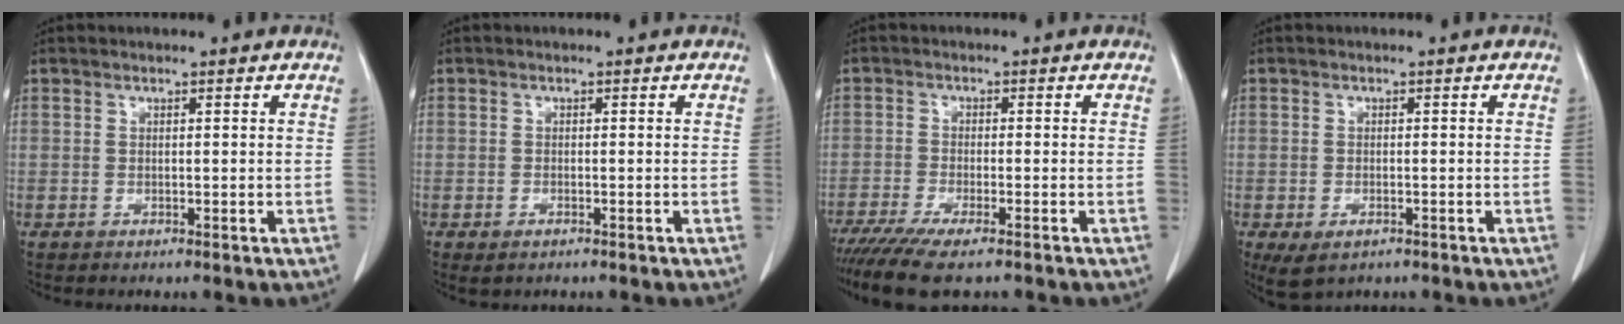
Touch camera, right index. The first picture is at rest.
{"total": 1.3, "force": [-0.8, 0.6, 0.9], "torque": [-0.015, -0.001, -0.005]}
{"total": 8.9, "force": [-6.9, 0.8, 5.5], "torque": [-0.087, -0.021, -0.111]}
{"total": 3.9, "force": [-2.2, 2.1, 2.5], "torque": [-0.048, -0.008, -0.025]}